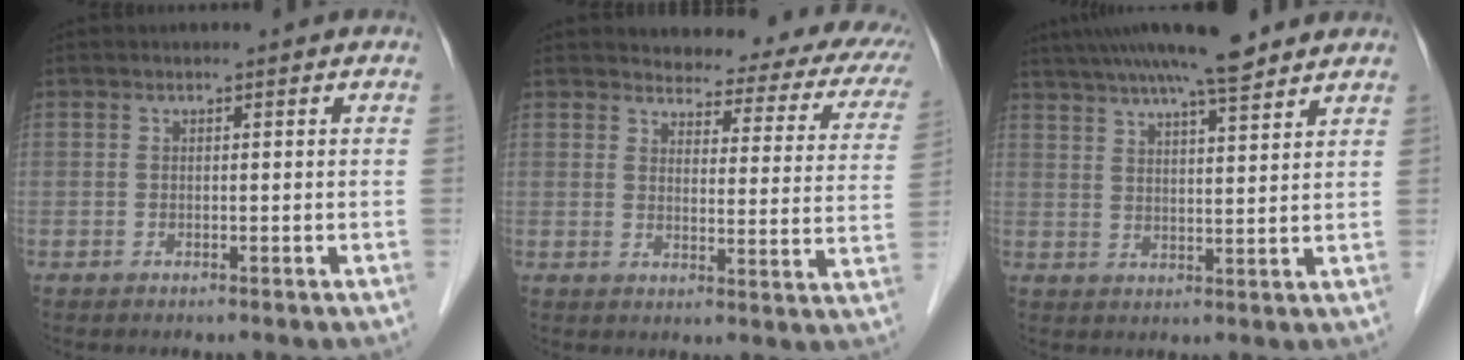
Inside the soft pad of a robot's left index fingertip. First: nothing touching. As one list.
[{"total": 15.6, "force": [13.4, 4.9, 6.5], "torque": [-0.045, -0.026, 0.124]}, {"total": 13.3, "force": [11.0, 1.1, 7.4], "torque": [-0.125, 0.029, 0.166]}]